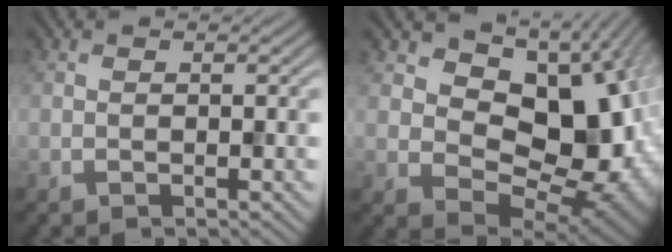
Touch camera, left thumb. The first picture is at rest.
{"total": 13.6, "force": [2.6, 8.9, 9.9], "torque": [-0.146, -0.008, 0.045]}